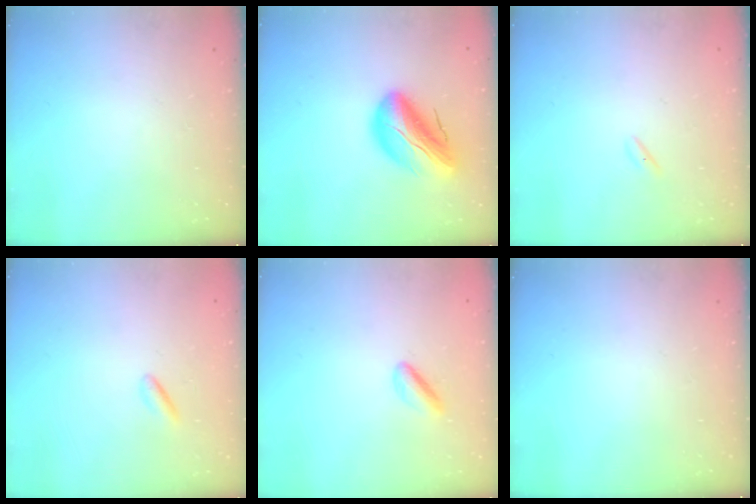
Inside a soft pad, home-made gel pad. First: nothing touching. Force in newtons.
{"total": 18.1, "press": 17.5, "slide": 4.4}
{"total": 1.6, "press": 1.5, "slide": 0.6}
{"total": 0.6, "press": 0.2, "slide": 0.5}
{"total": 2.7, "press": 2.7, "slide": 0.6}
{"total": 0.0}